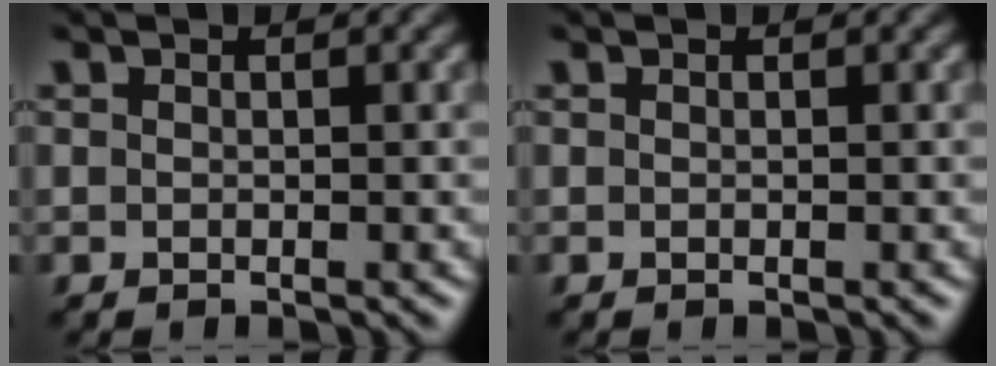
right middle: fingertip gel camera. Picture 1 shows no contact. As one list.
[{"total": 0.0}]